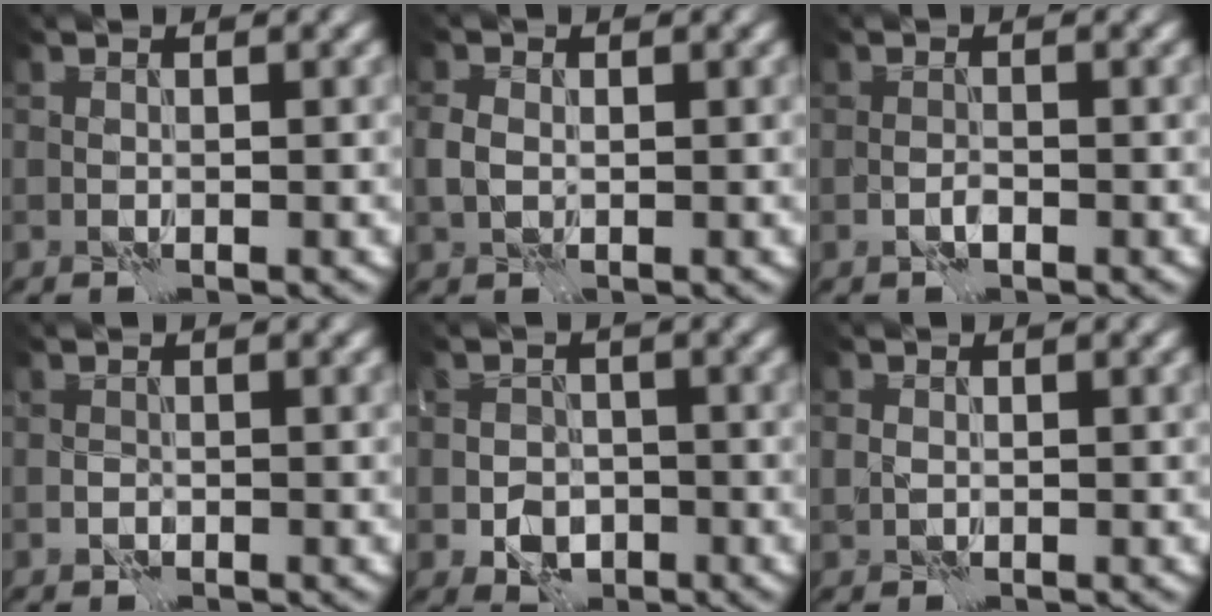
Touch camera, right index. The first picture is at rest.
{"total": 1.9, "force": [-0.1, 1.5, 1.2], "torque": [-0.028, 0.002, -0.005]}
{"total": 1.0, "force": [-0.7, 0.4, 0.6], "torque": [-0.010, 0.004, -0.014]}
{"total": 0.5, "force": [-0.3, 0.4, 0.1], "torque": [0.000, 0.000, -0.007]}
{"total": 3.4, "force": [-1.3, 2.5, 1.8], "torque": [-0.023, -0.002, -0.024]}
{"total": 0.7, "force": [-0.1, 0.7, 0.2], "torque": [-0.003, -0.001, -0.003]}